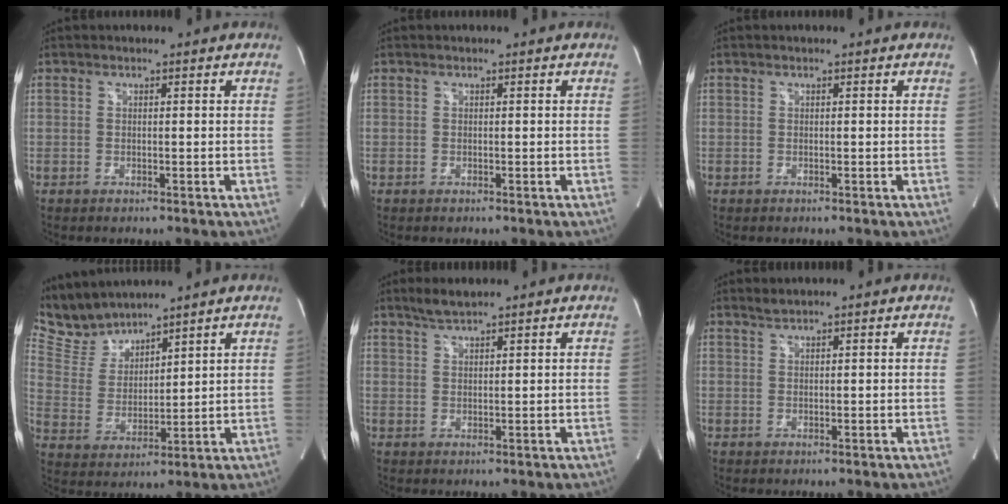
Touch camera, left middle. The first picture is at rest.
{"total": 0.0}
{"total": 0.0}
{"total": 7.9, "force": [7.7, 1.6, 0.7], "torque": [-0.032, 0.013, 0.172]}
{"total": 2.7, "force": [2.3, -0.1, 1.3], "torque": [-0.033, 0.003, 0.047]}
{"total": 0.9, "force": [0.8, -0.3, 0.1], "torque": [-0.008, 0.001, 0.021]}